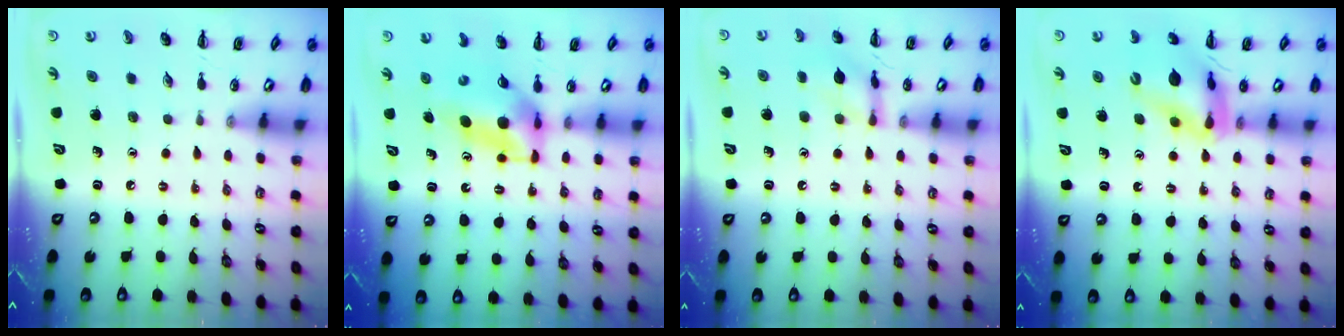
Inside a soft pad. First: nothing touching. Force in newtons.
{"total": 5.4, "press": 5.4, "slide": 0.7}
{"total": 10.4, "press": 10.4, "slide": 0.5}
{"total": 13.1, "press": 12.7, "slide": 3.0}